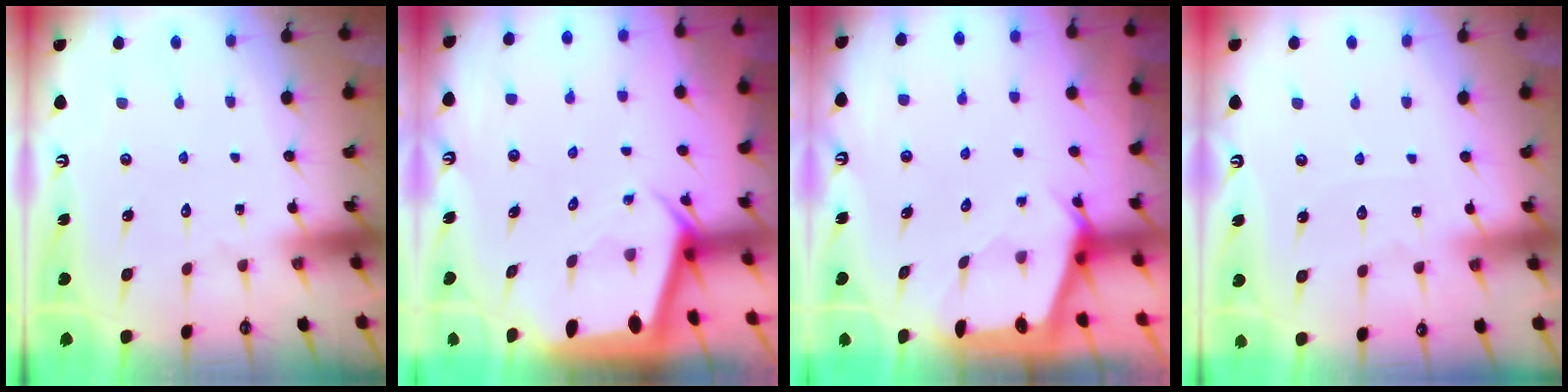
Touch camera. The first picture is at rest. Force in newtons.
{"total": 3.5, "press": 3.5, "slide": 0.3}
{"total": 2.4, "press": 2.4, "slide": 0.3}
{"total": 2.7, "press": 2.7, "slide": 0.4}